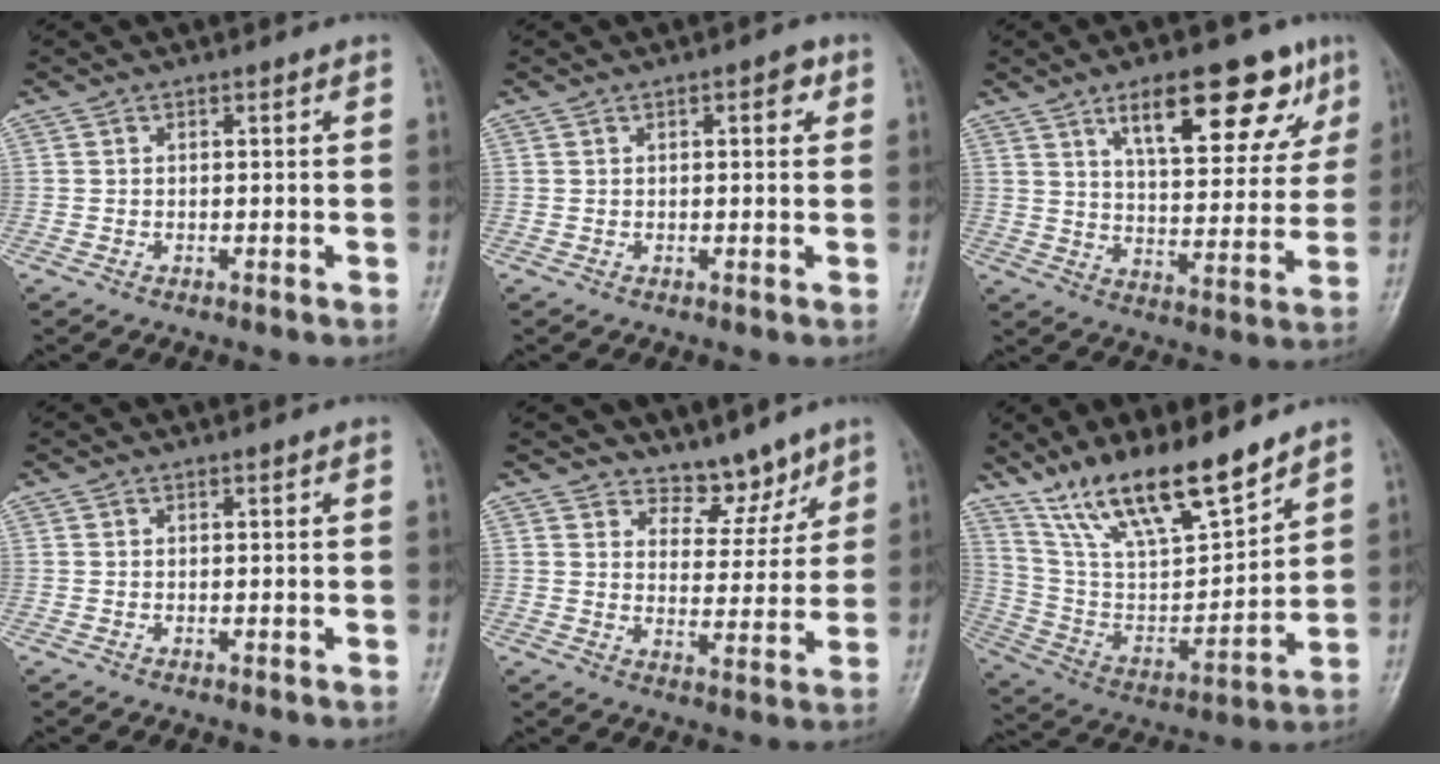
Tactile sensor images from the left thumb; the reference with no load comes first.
{"total": 2.8, "force": [1.1, 1.2, 2.3], "torque": [-0.022, 0.002, 0.010]}
{"total": 18.0, "force": [9.8, 7.1, 13.3], "torque": [-0.146, -0.033, 0.149]}
{"total": 0.0}
{"total": 6.6, "force": [5.6, 3.3, 1.4], "torque": [0.015, -0.044, 0.093]}
{"total": 18.5, "force": [14.0, 4.9, 11.1], "torque": [-0.168, -0.066, 0.266]}